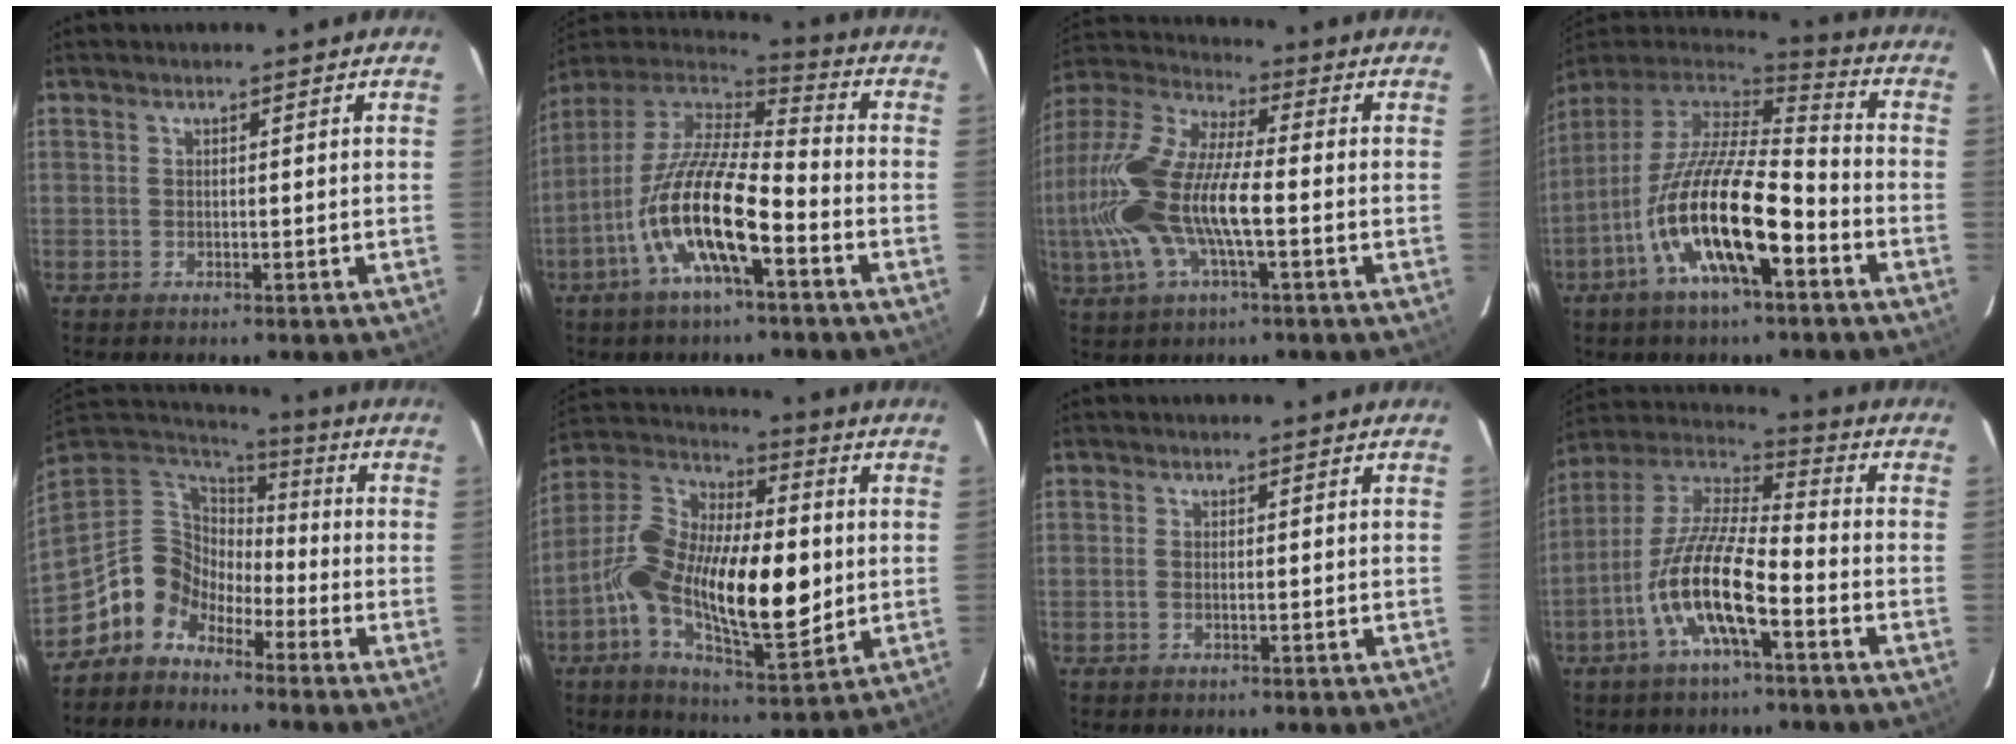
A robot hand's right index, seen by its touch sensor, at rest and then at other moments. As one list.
[{"total": 17.5, "force": [-7.2, 4.7, 15.2], "torque": [-0.292, -0.017, -0.145]}, {"total": 20.5, "force": [-3.2, 7.4, 18.8], "torque": [-0.389, -0.003, -0.070]}, {"total": 19.7, "force": [-8.2, 5.8, 17.0], "torque": [-0.318, -0.024, -0.158]}, {"total": 10.0, "force": [-6.4, 7.3, 2.6], "torque": [-0.059, 0.036, -0.134]}, {"total": 21.8, "force": [-2.3, 8.9, 19.8], "torque": [-0.366, -0.002, -0.046]}, {"total": 0.9, "force": [-0.1, 0.4, 0.8], "torque": [-0.018, 0.000, -0.004]}, {"total": 14.8, "force": [-6.3, 3.6, 12.9], "torque": [-0.257, -0.005, -0.128]}]